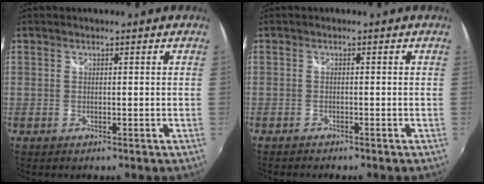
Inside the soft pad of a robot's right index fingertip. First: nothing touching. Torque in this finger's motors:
{"motor_torque": [-0.13, 0.00, -0.37, -0.10]}